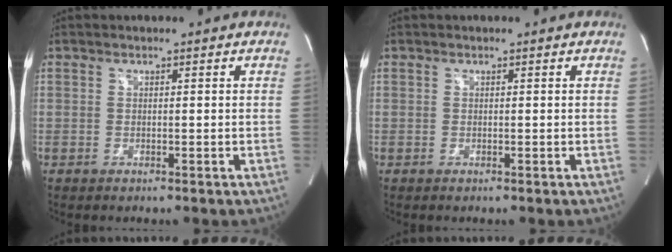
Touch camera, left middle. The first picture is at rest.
{"total": 0.0}